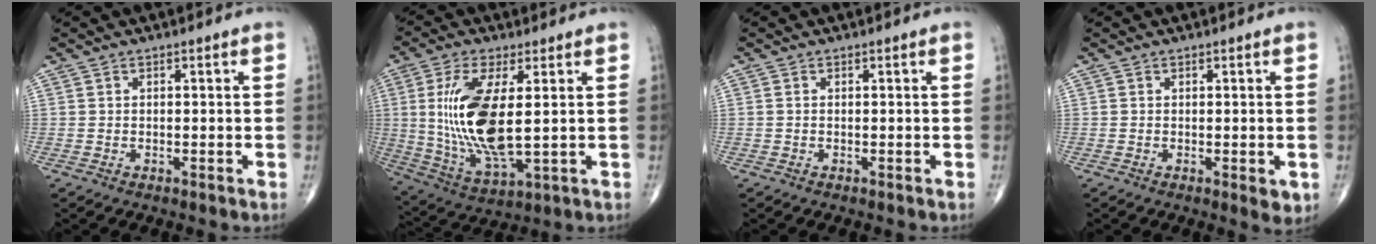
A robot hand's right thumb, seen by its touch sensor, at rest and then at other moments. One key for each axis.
{"total": 16.5, "fx": 1.8, "fy": 6.0, "fz": 15.2, "tx": -0.319, "ty": -0.022, "tz": 0.045}
{"total": 0.0}
{"total": 2.4, "fx": -0.4, "fy": 0.9, "fz": 2.2, "tx": -0.027, "ty": -0.007, "tz": -0.005}